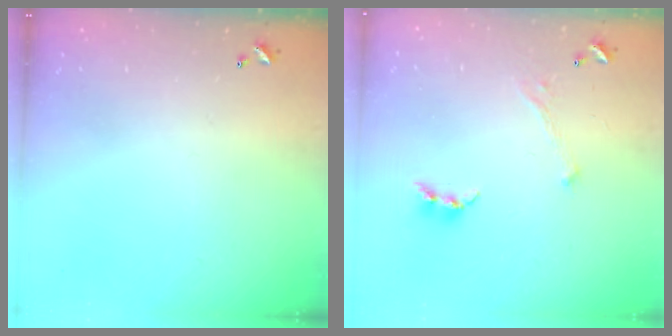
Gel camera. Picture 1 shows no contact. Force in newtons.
{"total": 0.8, "press": 0.7, "slide": 0.4}